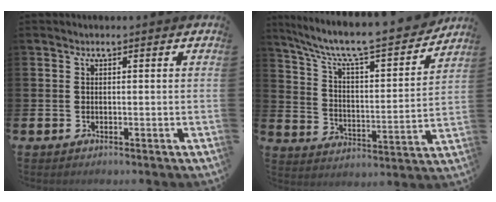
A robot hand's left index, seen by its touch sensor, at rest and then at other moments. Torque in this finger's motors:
{"motor_torque": [0.00, -1.01, 1.05, 0.21]}